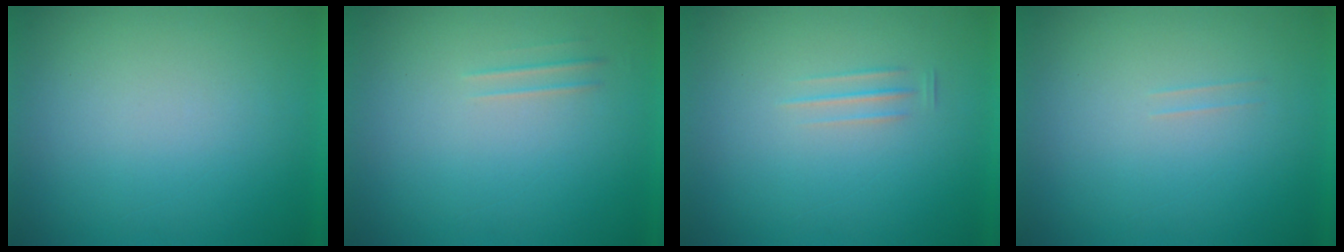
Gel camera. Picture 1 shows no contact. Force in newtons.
{"total": 1.8}
{"total": 1.6}
{"total": 1.1}